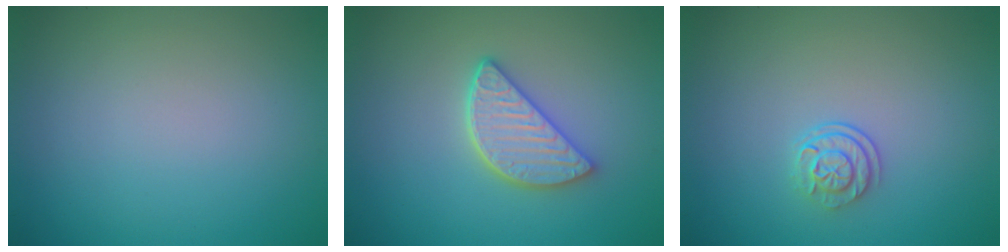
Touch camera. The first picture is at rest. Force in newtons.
{"total": 4.2, "press": 3.4, "slide": 2.4}
{"total": 2.2, "press": 1.7, "slide": 1.4}